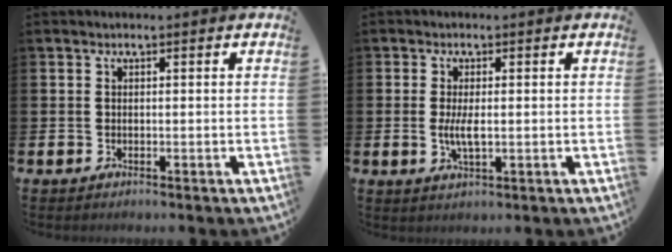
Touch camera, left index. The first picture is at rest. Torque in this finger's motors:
{"motor_torque": [0.79, -0.01, 0.08, 0.13]}